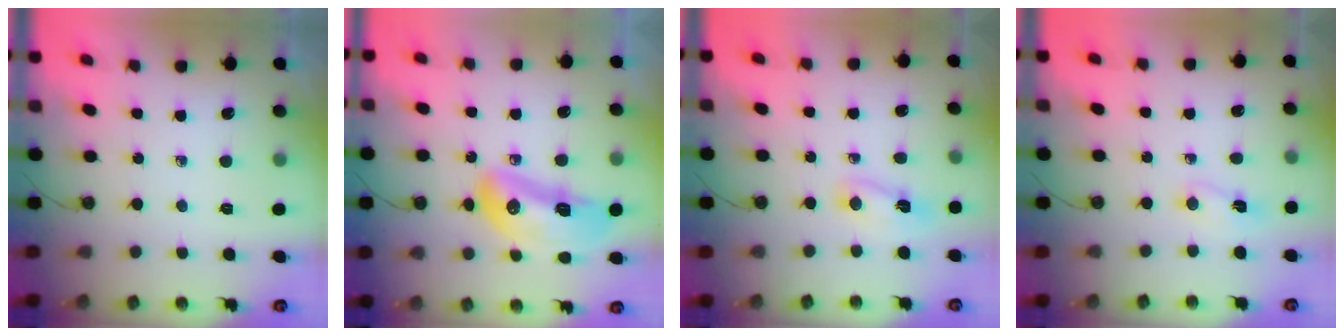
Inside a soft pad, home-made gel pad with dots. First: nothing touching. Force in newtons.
{"total": 14.5, "press": 14.4, "slide": 1.7}
{"total": 2.8, "press": 2.7, "slide": 0.6}
{"total": 11.2, "press": 2.4, "slide": 10.9}